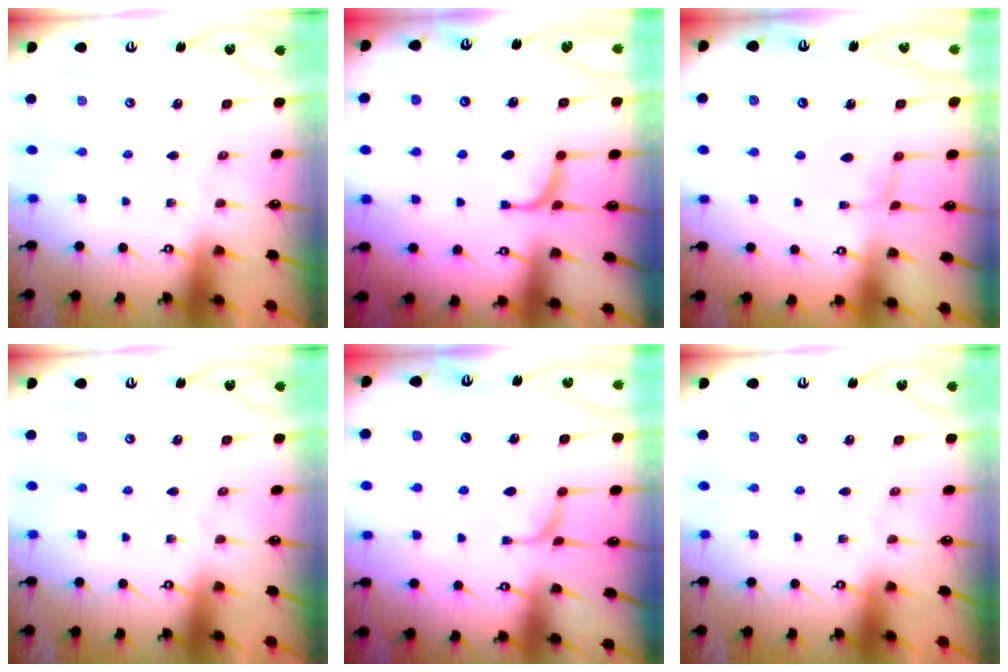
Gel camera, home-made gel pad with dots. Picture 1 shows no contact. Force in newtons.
{"total": 2.2, "press": 2.2, "slide": 0.3}
{"total": 0.6, "press": 0.1, "slide": 0.5}
{"total": 0.0}
{"total": 1.0, "press": 0.8, "slide": 0.6}
{"total": 0.0}